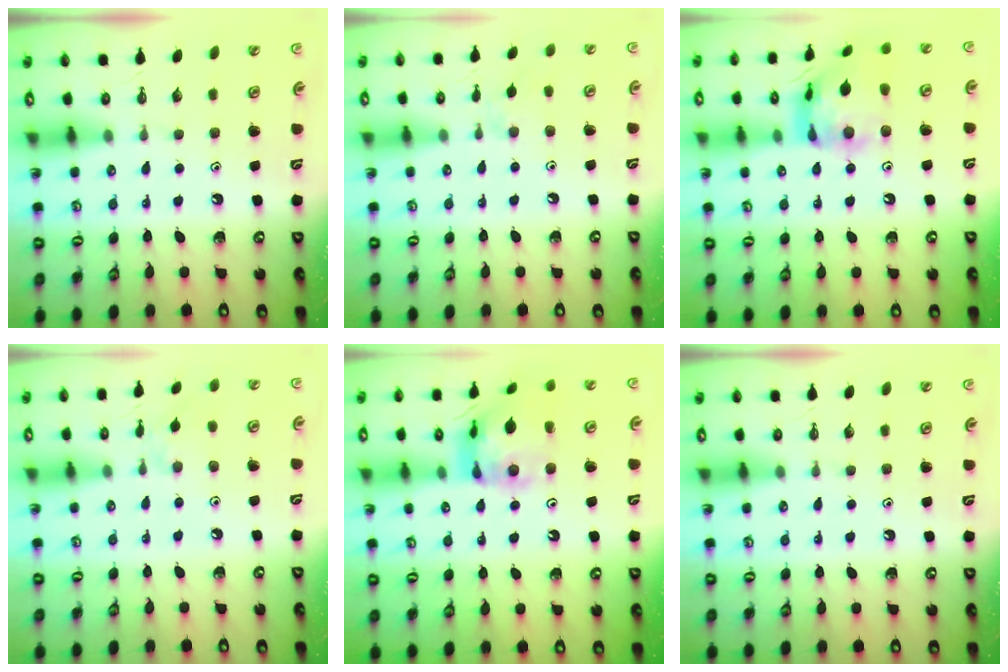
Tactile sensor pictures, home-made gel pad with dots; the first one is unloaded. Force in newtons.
{"total": 5.0, "press": 4.9, "slide": 0.8}
{"total": 15.6, "press": 15.5, "slide": 1.8}
{"total": 1.6, "press": 1.6, "slide": 0.3}
{"total": 14.0, "press": 14.0, "slide": 1.3}
{"total": 0.0}